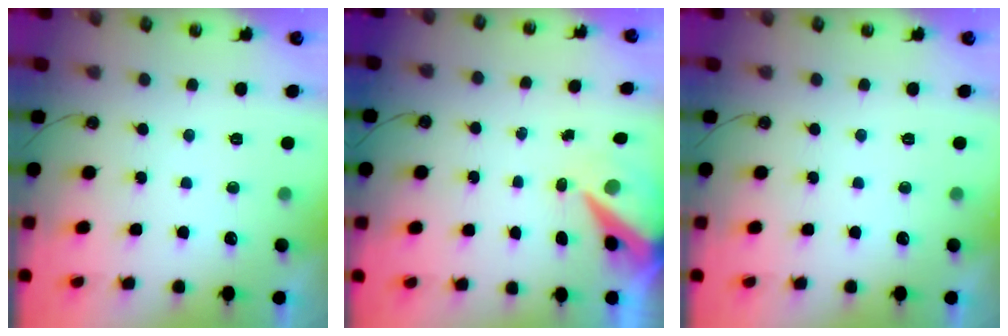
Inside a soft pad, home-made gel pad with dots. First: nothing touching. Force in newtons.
{"total": 8.3, "press": 8.2, "slide": 1.0}
{"total": 0.0}